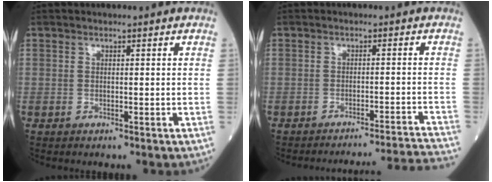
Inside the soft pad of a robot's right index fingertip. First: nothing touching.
{"total": 13.3, "force": [-12.7, -3.7, 1.2], "torque": [0.011, -0.020, -0.156]}